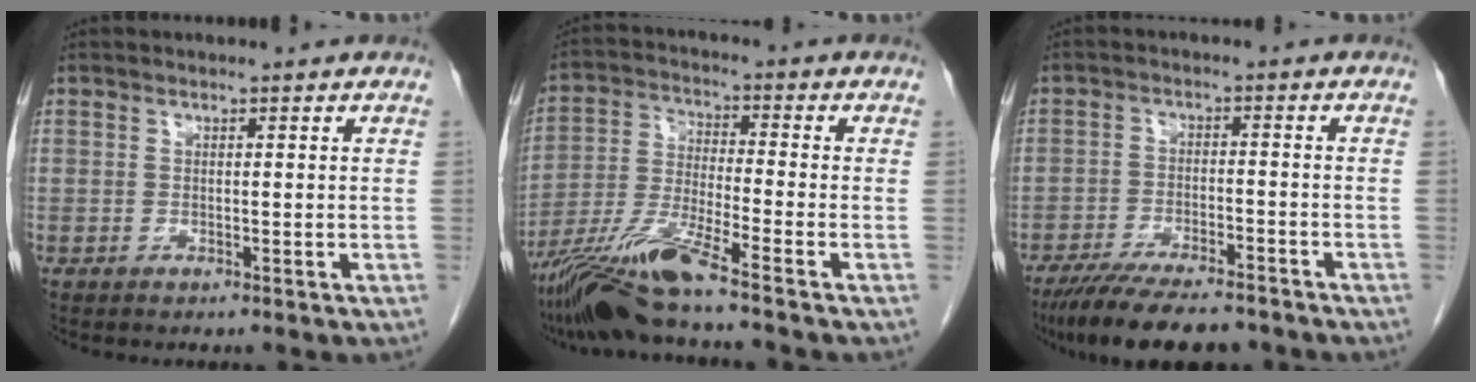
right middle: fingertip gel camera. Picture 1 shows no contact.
{"total": 10.7, "force": [-8.2, -1.1, 6.8], "torque": [-0.141, -0.026, -0.156]}
{"total": 12.9, "force": [-10.7, 2.7, 6.6], "torque": [-0.106, -0.017, -0.167]}